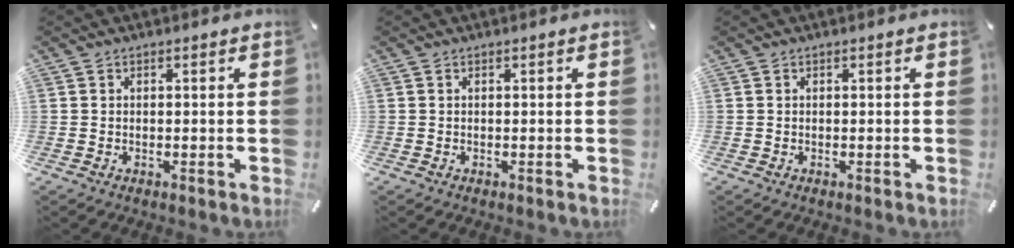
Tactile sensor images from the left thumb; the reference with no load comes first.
{"total": 0.0}
{"total": 0.0}